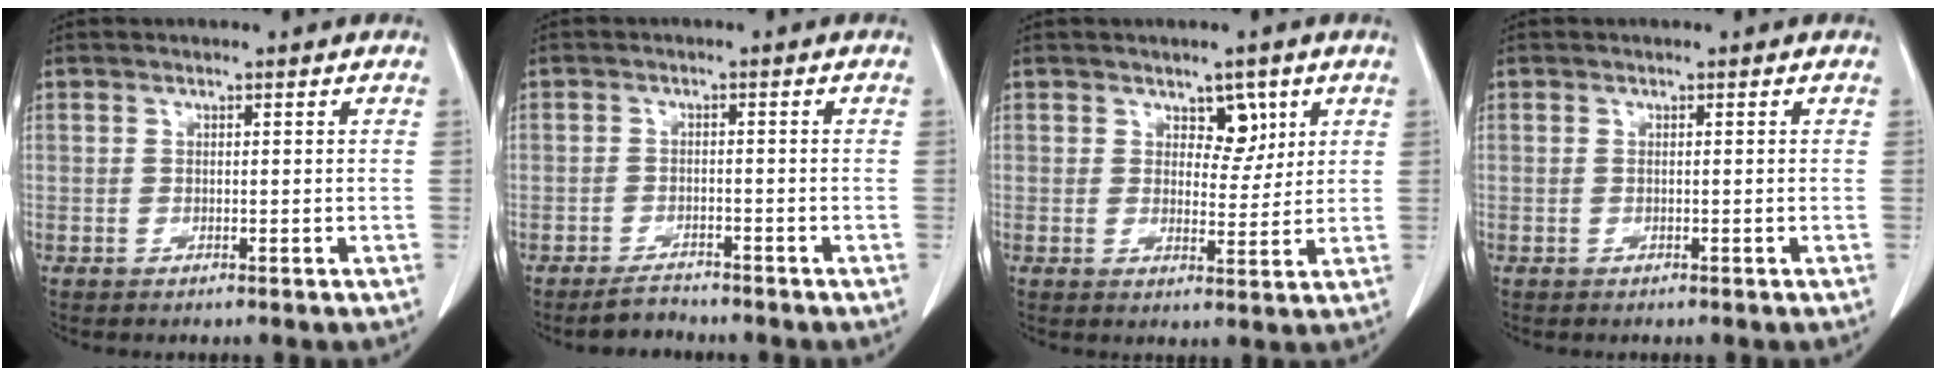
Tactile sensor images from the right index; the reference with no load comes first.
{"total": 2.6, "force": [-2.5, 0.7, 0.4], "torque": [-0.011, -0.003, -0.040]}
{"total": 4.0, "force": [2.2, 2.2, 2.5], "torque": [-0.025, -0.001, 0.034]}
{"total": 0.0}